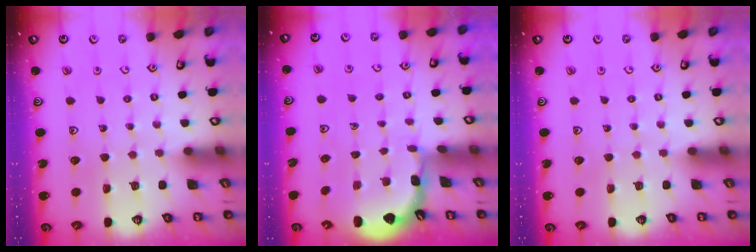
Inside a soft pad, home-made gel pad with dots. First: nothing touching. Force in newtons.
{"total": 1.1, "press": 1.1, "slide": 0.1}
{"total": 0.0}